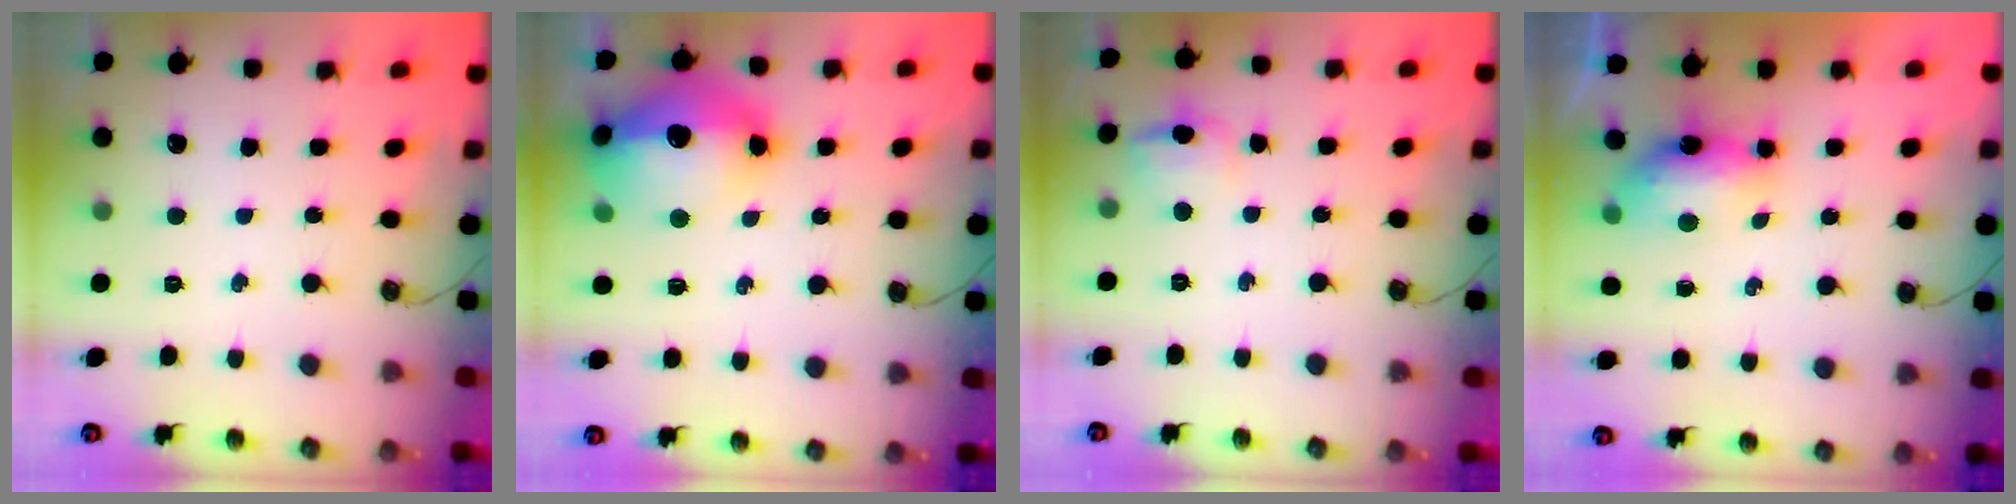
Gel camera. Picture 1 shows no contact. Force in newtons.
{"total": 19.1, "press": 19.0, "slide": 1.7}
{"total": 7.7, "press": 7.6, "slide": 1.2}
{"total": 15.8, "press": 9.7, "slide": 12.5}